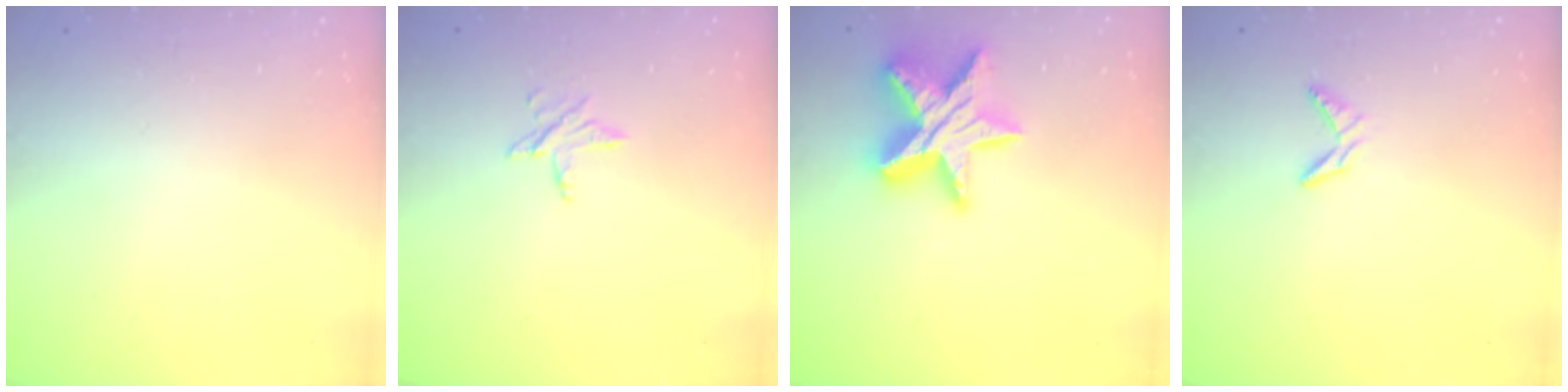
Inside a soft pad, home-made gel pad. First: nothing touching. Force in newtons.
{"total": 3.4, "press": 3.3, "slide": 0.3}
{"total": 17.5, "press": 17.4, "slide": 1.4}
{"total": 3.9, "press": 3.9, "slide": 0.3}